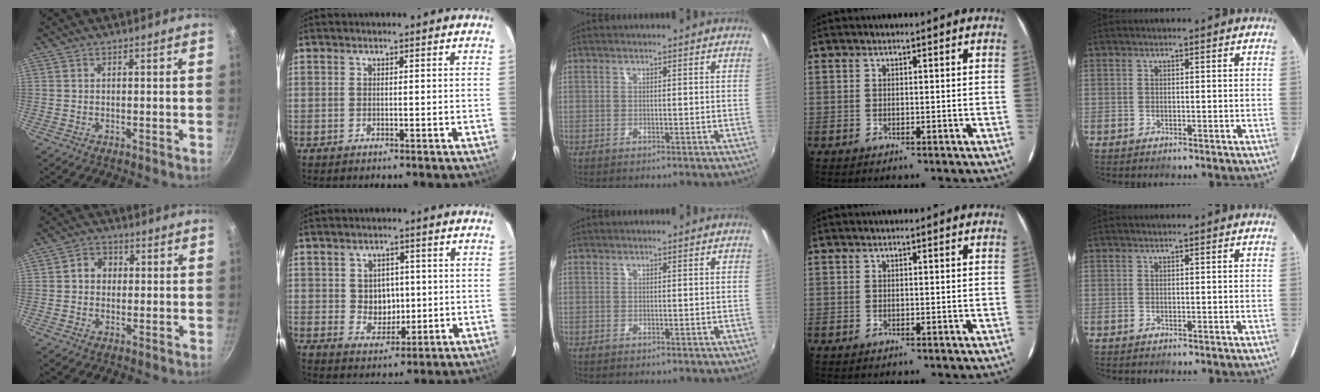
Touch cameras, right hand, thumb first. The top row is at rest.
{"thumb": {"total": 4.4, "force": [0.5, 3.8, 2.1], "torque": [-0.012, 0.007, 0.001]}, "index": {"total": 5.7, "force": [0.4, 5.1, 2.5], "torque": [-0.044, 0.005, 0.018]}}